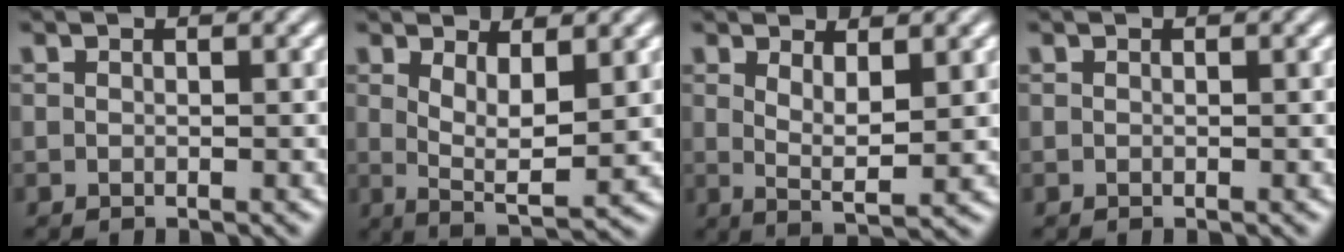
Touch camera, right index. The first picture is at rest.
{"total": 4.6, "force": [0.7, 1.3, 4.3], "torque": [-0.070, -0.022, 0.020]}
{"total": 3.3, "force": [0.9, 0.2, 3.2], "torque": [-0.051, -0.016, 0.022]}
{"total": 0.0}